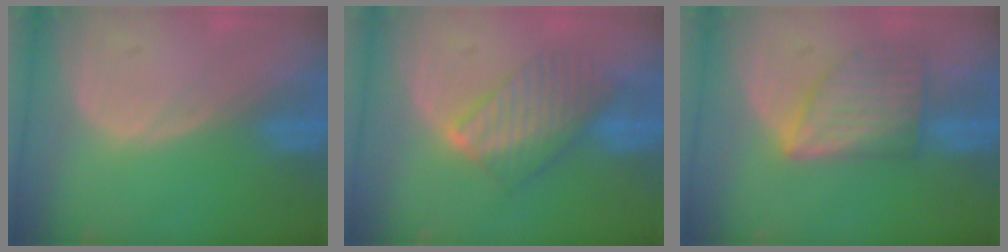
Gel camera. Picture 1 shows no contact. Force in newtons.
{"total": 6.5, "press": 6.5, "slide": 0.6}
{"total": 6.6, "press": 6.6, "slide": 0.1}